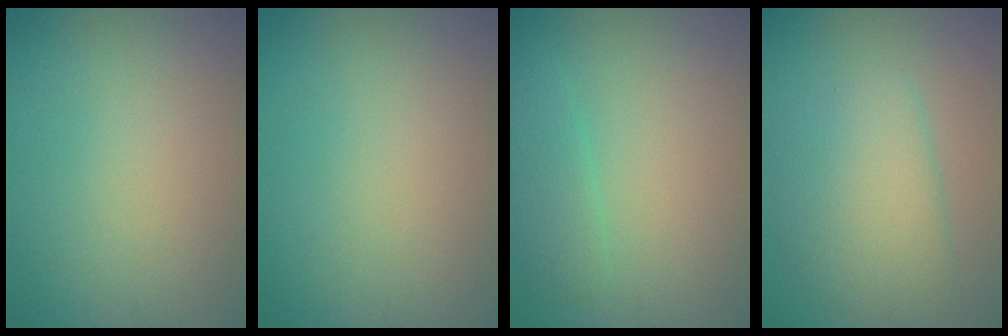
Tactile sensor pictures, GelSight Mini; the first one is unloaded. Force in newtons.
{"total": 0.0}
{"total": 1.9, "press": 1.9, "slide": 0.2}
{"total": 5.1, "press": 5.1, "slide": 0.2}